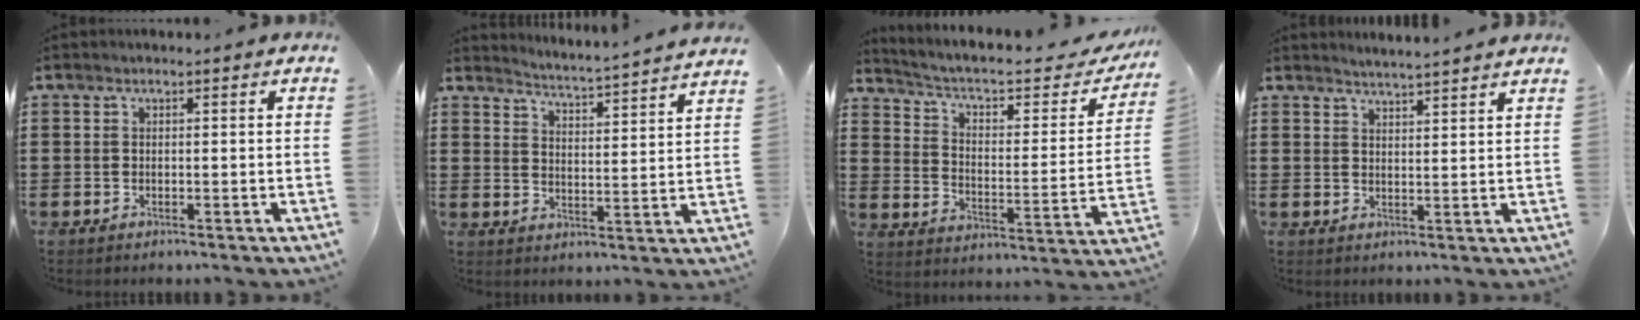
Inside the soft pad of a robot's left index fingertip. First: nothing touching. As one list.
[{"total": 3.6, "force": [3.4, -1.2, 0.2], "torque": [-0.023, -0.037, 0.052]}, {"total": 5.4, "force": [3.9, 1.7, 3.3], "torque": [-0.084, -0.026, 0.058]}, {"total": 2.9, "force": [2.8, -0.7, -0.1], "torque": [-0.006, -0.013, 0.052]}]